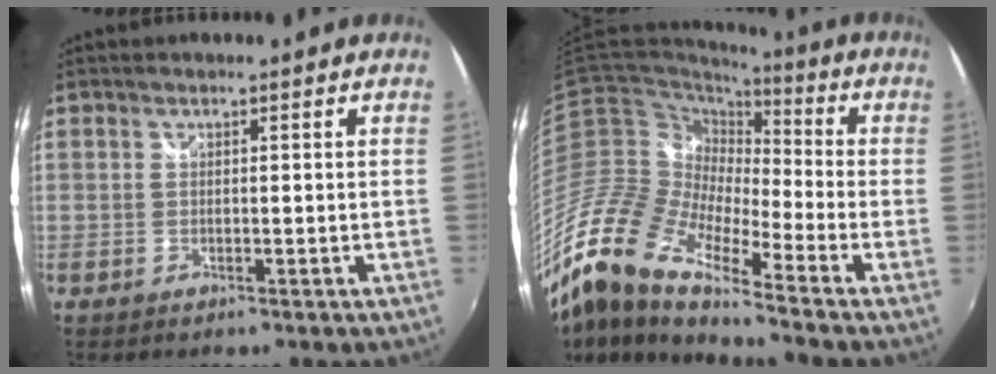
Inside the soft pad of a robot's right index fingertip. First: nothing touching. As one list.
[{"total": 16.9, "force": [-11.6, 4.0, 11.7], "torque": [-0.191, -0.021, -0.246]}]